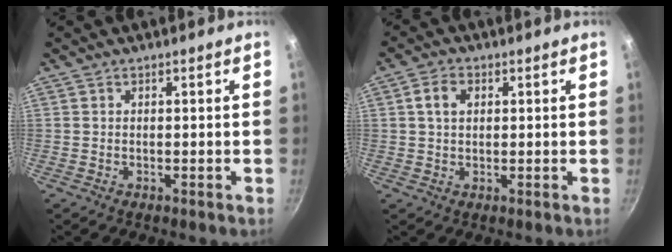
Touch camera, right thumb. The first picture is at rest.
{"total": 3.9, "force": [1.0, 2.8, 2.6], "torque": [-0.039, 0.006, 0.016]}